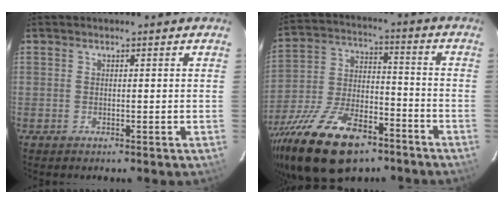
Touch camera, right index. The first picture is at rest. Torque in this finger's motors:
{"motor_torque": [1.17, -0.97, 0.85, 0.16]}